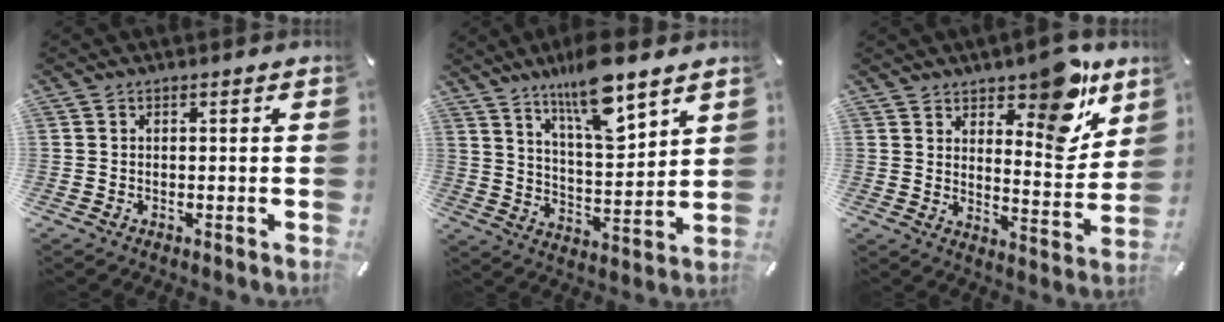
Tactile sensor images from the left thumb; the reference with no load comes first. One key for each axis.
{"total": 13.7, "fx": 10.5, "fy": 3.6, "fz": 8.1, "tx": -0.138, "ty": -0.062, "tz": 0.179}
{"total": 14.0, "fx": 9.9, "fy": 6.1, "fz": 7.7, "tx": -0.077, "ty": -0.086, "tz": 0.168}